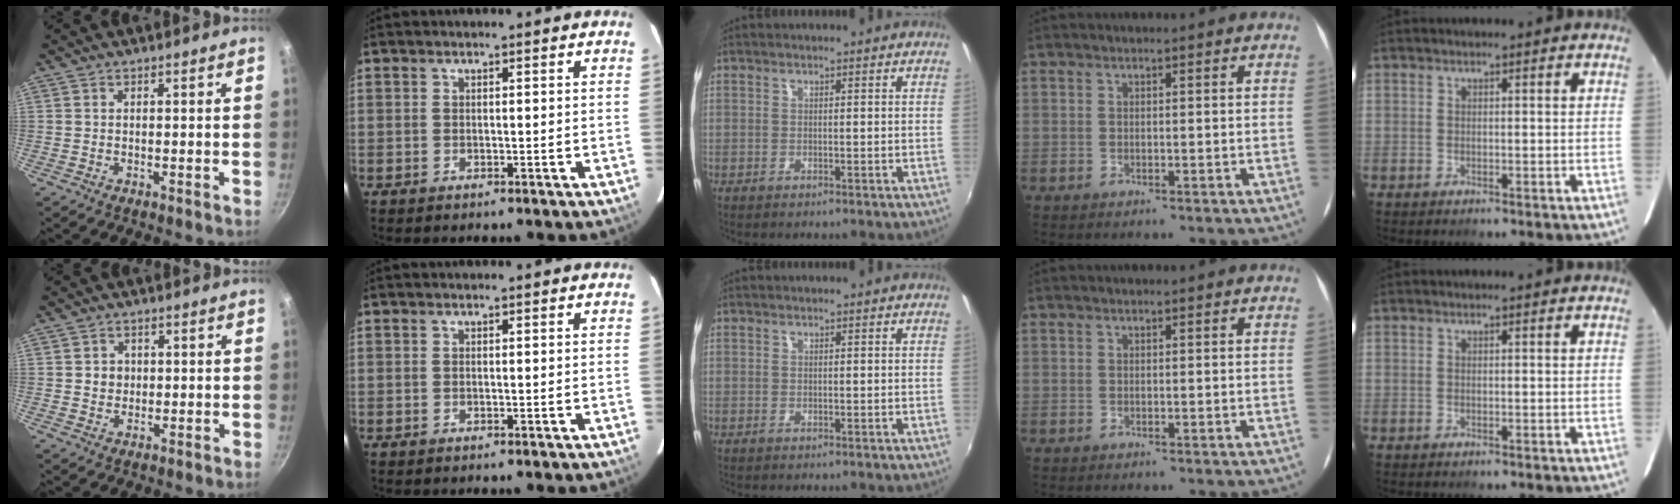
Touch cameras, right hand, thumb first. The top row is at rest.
{"thumb": {"total": 2.7, "force": [0.2, 2.5, 1.0], "torque": [-0.002, 0.002, 0.002]}}